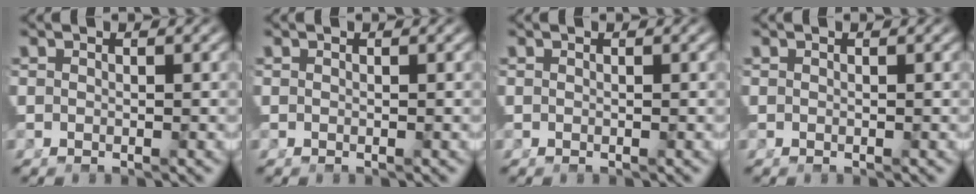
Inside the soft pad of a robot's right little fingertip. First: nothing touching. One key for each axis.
{"total": 0.0}
{"total": 0.0}
{"total": 0.0}